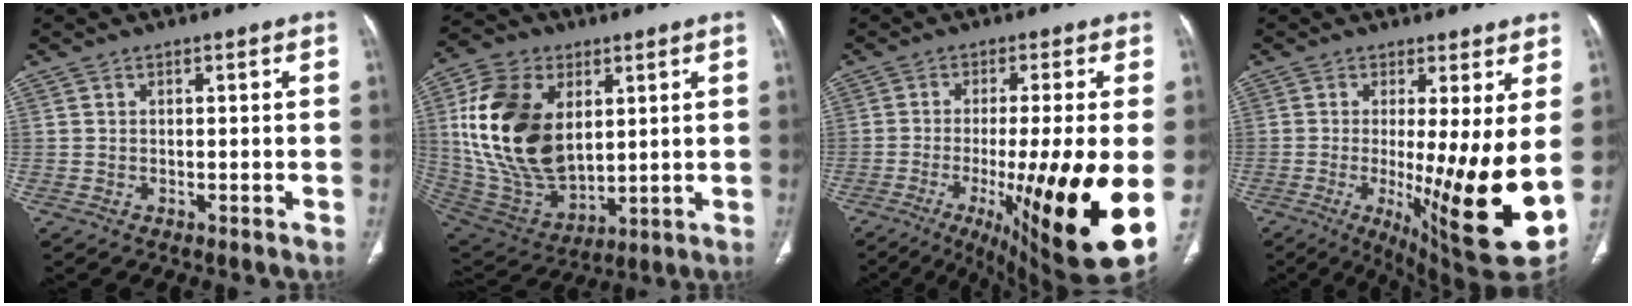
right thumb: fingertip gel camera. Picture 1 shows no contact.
{"total": 22.8, "force": [4.9, 14.3, 17.0], "torque": [-0.314, -0.029, 0.103]}
{"total": 22.5, "force": [-5.1, 3.4, 21.6], "torque": [-0.283, -0.035, -0.060]}
{"total": 16.4, "force": [-1.0, 2.6, 16.1], "torque": [-0.242, -0.043, -0.005]}